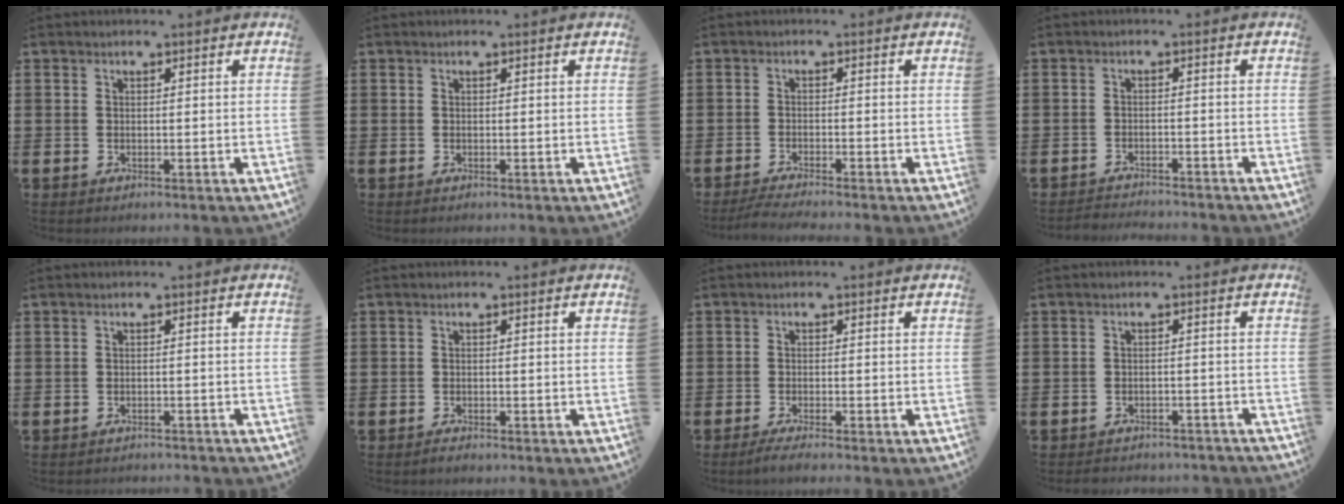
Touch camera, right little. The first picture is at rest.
{"total": 0.0}
{"total": 2.0, "force": [-1.6, 0.0, 1.1], "torque": [-0.018, 0.003, -0.031]}
{"total": 1.9, "force": [-1.9, -0.1, -0.1], "torque": [-0.004, 0.003, -0.040]}
{"total": 0.9, "force": [-0.9, 0.0, 0.0], "torque": [-0.002, 0.000, -0.018]}
{"total": 0.6, "force": [-0.5, 0.1, 0.3], "torque": [-0.007, -0.003, -0.010]}
{"total": 1.4, "force": [-1.0, 0.0, 1.0], "torque": [-0.016, -0.001, -0.020]}
{"total": 1.6, "force": [-1.6, 0.1, 0.0], "torque": [-0.006, 0.003, -0.035]}